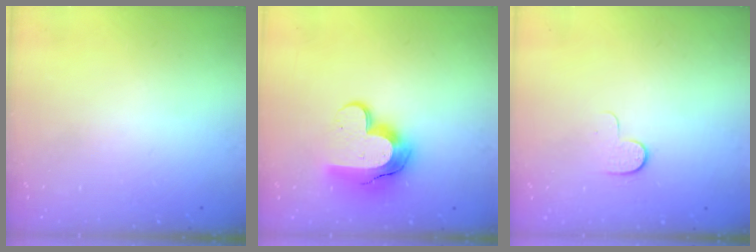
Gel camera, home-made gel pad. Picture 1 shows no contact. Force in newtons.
{"total": 14.7, "press": 14.6, "slide": 0.8}
{"total": 5.6, "press": 5.6, "slide": 0.6}